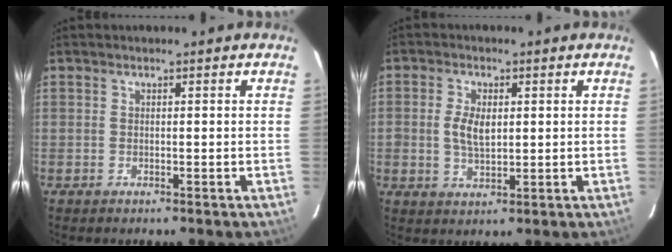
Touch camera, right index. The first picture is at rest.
{"total": 5.2, "force": [0.5, 3.0, 4.2], "torque": [-0.082, 0.002, 0.011]}